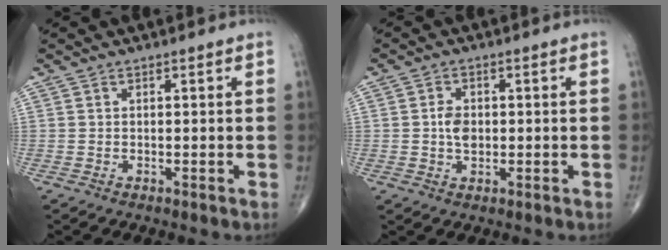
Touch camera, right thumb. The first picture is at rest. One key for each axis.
{"total": 3.8, "fx": 0.0, "fy": 2.6, "fz": 2.8, "tx": -0.043, "ty": 0.004, "tz": -0.003}